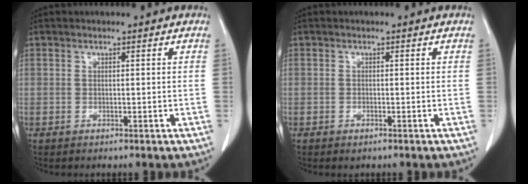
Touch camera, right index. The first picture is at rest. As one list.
[{"total": 0.6, "force": [-0.4, 0.2, 0.4], "torque": [-0.009, -0.001, -0.001]}]